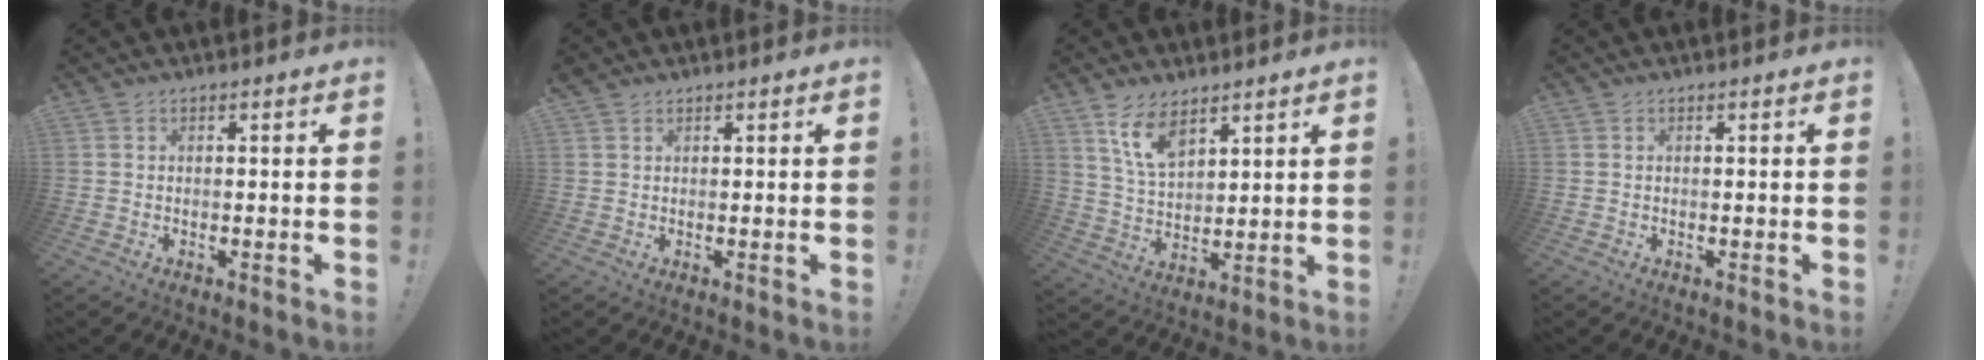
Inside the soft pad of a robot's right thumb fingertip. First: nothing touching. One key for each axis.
{"total": 1.0, "fx": 0.9, "fy": 0.4, "fz": 0.3, "tx": 0.002, "ty": -0.004, "tz": 0.016}
{"total": 9.6, "fx": 6.9, "fy": 4.5, "fz": 4.9, "tx": -0.103, "ty": -0.030, "tz": 0.135}
{"total": 0.0}